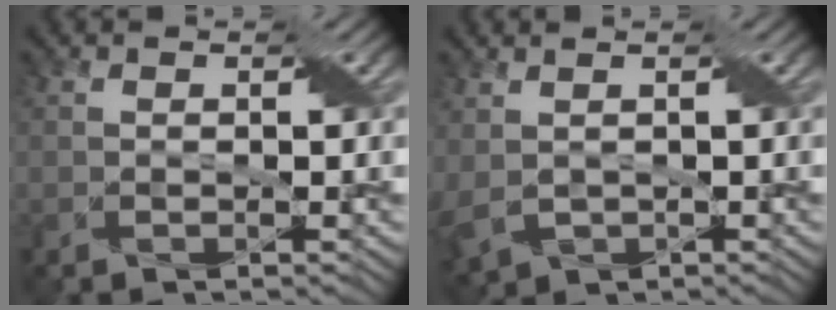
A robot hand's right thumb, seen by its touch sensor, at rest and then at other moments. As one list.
[{"total": 3.1, "force": [0.2, 1.9, 2.4], "torque": [-0.069, -0.006, 0.008]}]